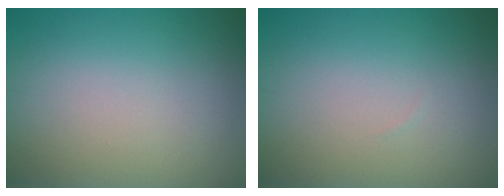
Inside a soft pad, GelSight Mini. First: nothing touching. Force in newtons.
{"total": 0.0}